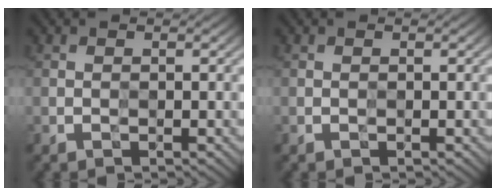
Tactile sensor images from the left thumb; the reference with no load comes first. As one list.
[{"total": 0.0}]